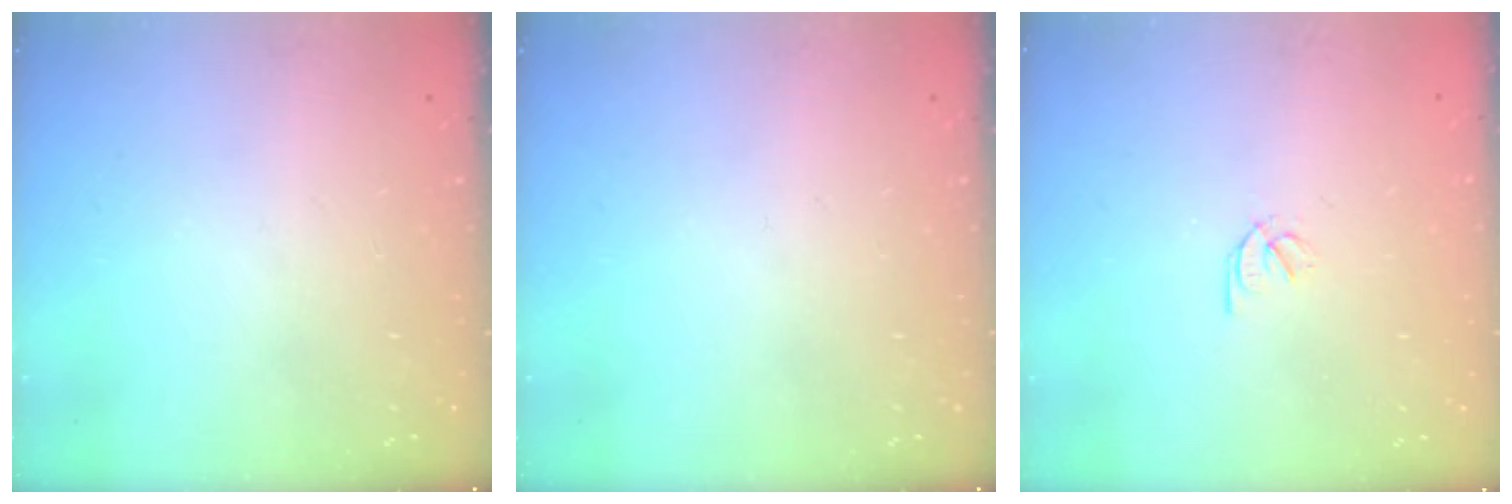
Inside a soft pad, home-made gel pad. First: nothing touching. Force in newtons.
{"total": 0.0}
{"total": 2.0, "press": 2.0, "slide": 0.3}